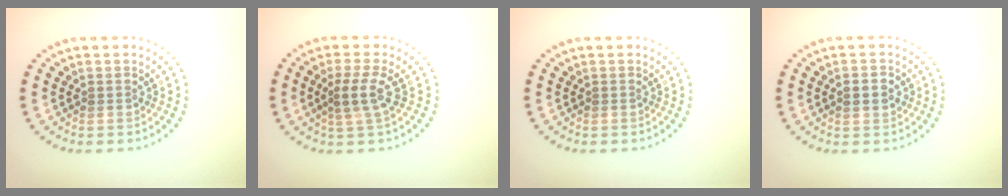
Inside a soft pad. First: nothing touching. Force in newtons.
{"total": 2.5, "press": 2.0, "slide": 1.5}
{"total": 0.0}
{"total": 2.4, "press": 2.4, "slide": 0.0}